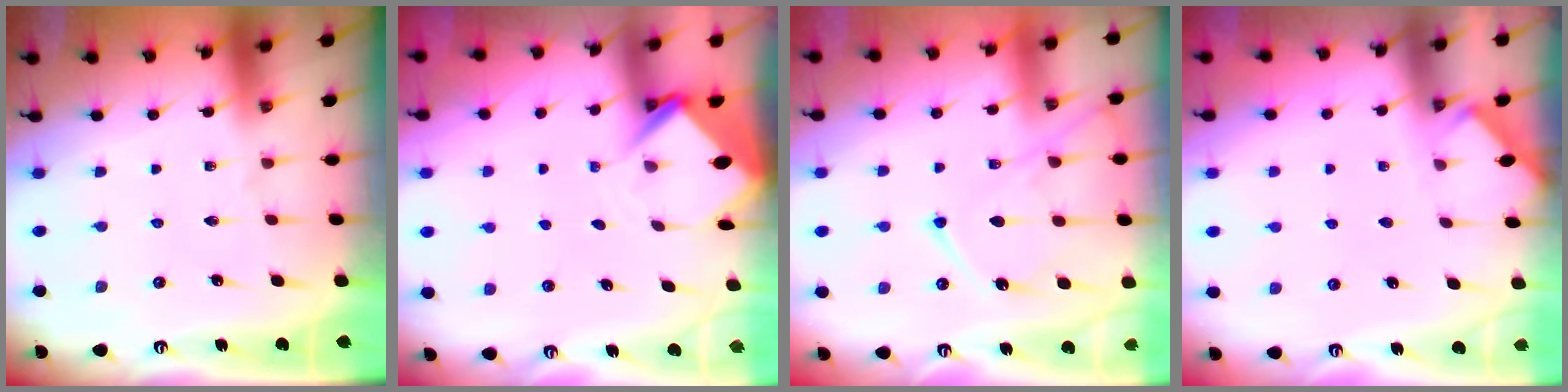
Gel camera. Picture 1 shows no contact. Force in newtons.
{"total": 3.8, "press": 3.8, "slide": 0.2}
{"total": 11.4, "press": 11.4, "slide": 1.3}
{"total": 1.9, "press": 1.8, "slide": 0.3}